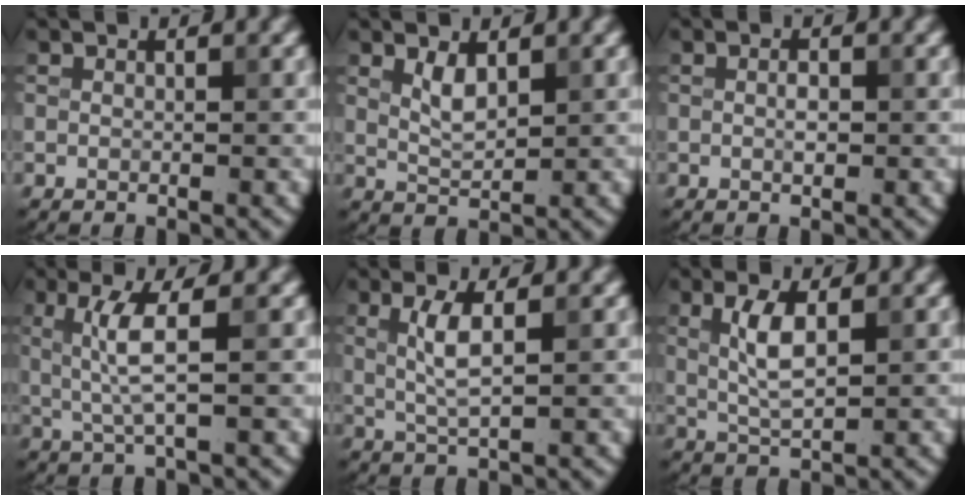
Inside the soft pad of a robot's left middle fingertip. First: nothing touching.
{"total": 2.0, "force": [1.1, 0.8, 1.5], "torque": [-0.033, -0.004, 0.025]}
{"total": 1.0, "force": [0.0, 0.5, 0.9], "torque": [-0.020, -0.002, 0.000]}
{"total": 3.5, "force": [0.5, 0.4, 3.4], "torque": [-0.080, -0.001, 0.013]}
{"total": 2.9, "force": [0.7, 0.7, 2.8], "torque": [-0.061, 0.000, 0.015]}
{"total": 3.5, "force": [0.8, 1.2, 3.2], "torque": [-0.069, 0.003, 0.016]}